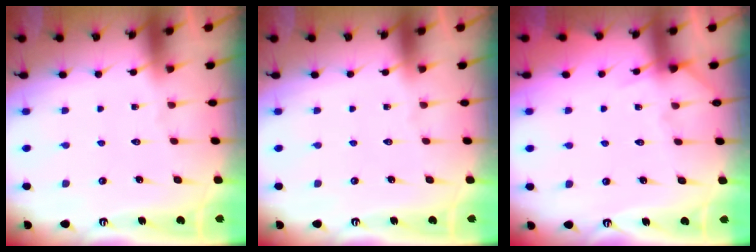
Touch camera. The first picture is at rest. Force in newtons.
{"total": 0.0}
{"total": 5.1, "press": 5.1, "slide": 0.7}